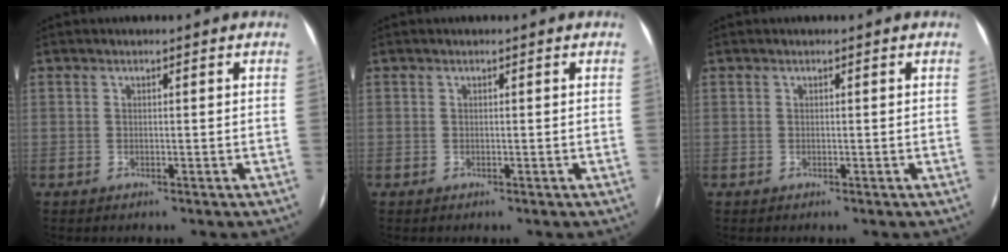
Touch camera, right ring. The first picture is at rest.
{"total": 0.0}
{"total": 0.0}